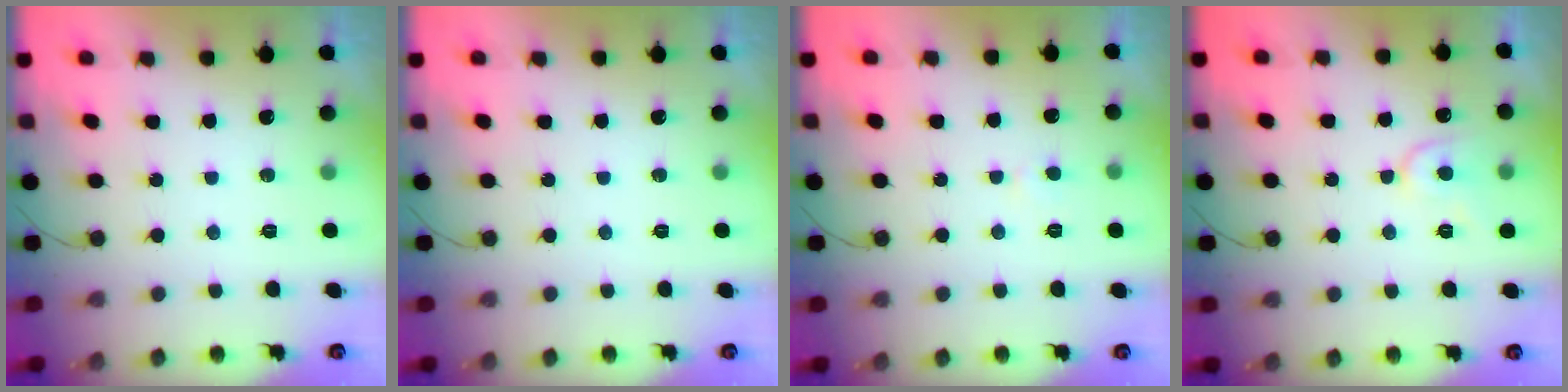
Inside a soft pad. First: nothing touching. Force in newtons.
{"total": 0.0}
{"total": 2.8, "press": 2.8, "slide": 0.3}
{"total": 7.6, "press": 7.6, "slide": 0.8}